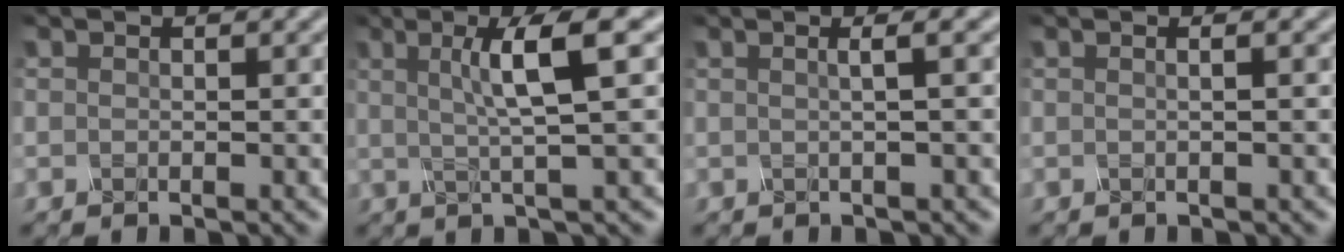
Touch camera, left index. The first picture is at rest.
{"total": 5.7, "force": [1.5, 0.8, 5.4], "torque": [-0.089, 0.009, 0.026]}
{"total": 3.5, "force": [1.0, 1.4, 3.1], "torque": [-0.024, 0.017, -0.021]}
{"total": 2.2, "force": [0.5, 1.1, 1.8], "torque": [-0.008, 0.002, -0.020]}